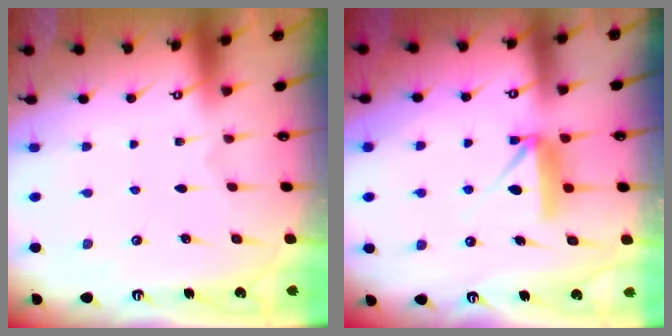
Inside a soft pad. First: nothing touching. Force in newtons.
{"total": 8.7, "press": 8.7, "slide": 0.4}